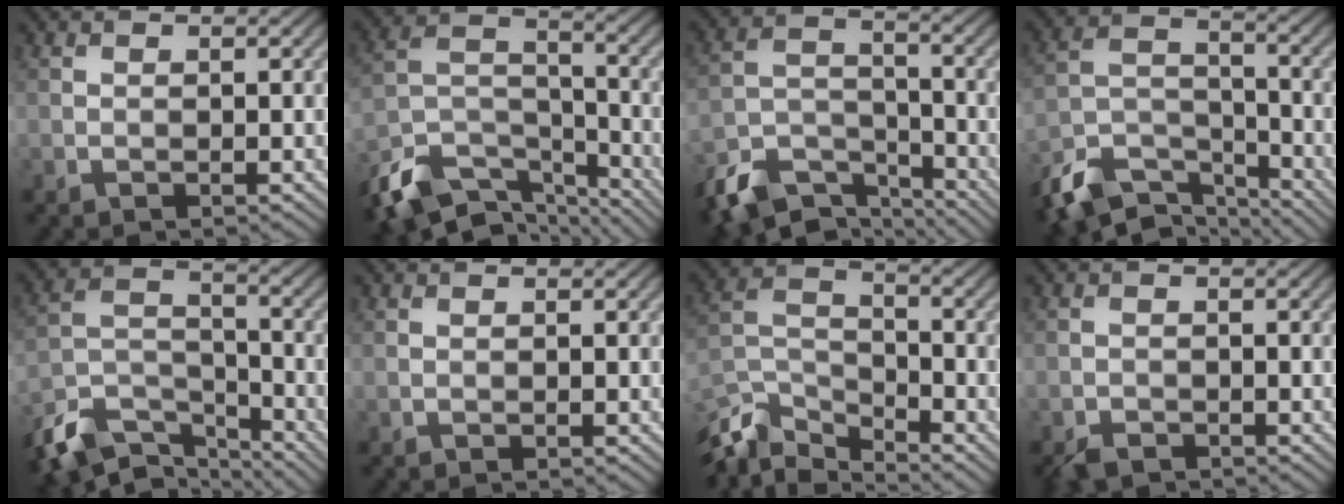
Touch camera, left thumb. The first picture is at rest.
{"total": 12.5, "force": [-10.0, 4.8, 5.8], "torque": [-0.138, -0.019, -0.186]}
{"total": 9.9, "force": [-7.8, 4.1, 4.4], "torque": [-0.095, -0.018, -0.153]}
{"total": 10.9, "force": [-8.6, 4.4, 5.1], "torque": [-0.112, -0.018, -0.169]}
{"total": 11.2, "force": [-8.9, 4.3, 5.3], "torque": [-0.120, -0.018, -0.173]}
{"total": 0.0}
{"total": 9.2, "force": [-7.8, 2.9, 3.9], "torque": [-0.091, -0.015, -0.162]}
{"total": 2.1, "force": [-1.8, 0.9, 0.8], "torque": [-0.014, -0.004, -0.038]}